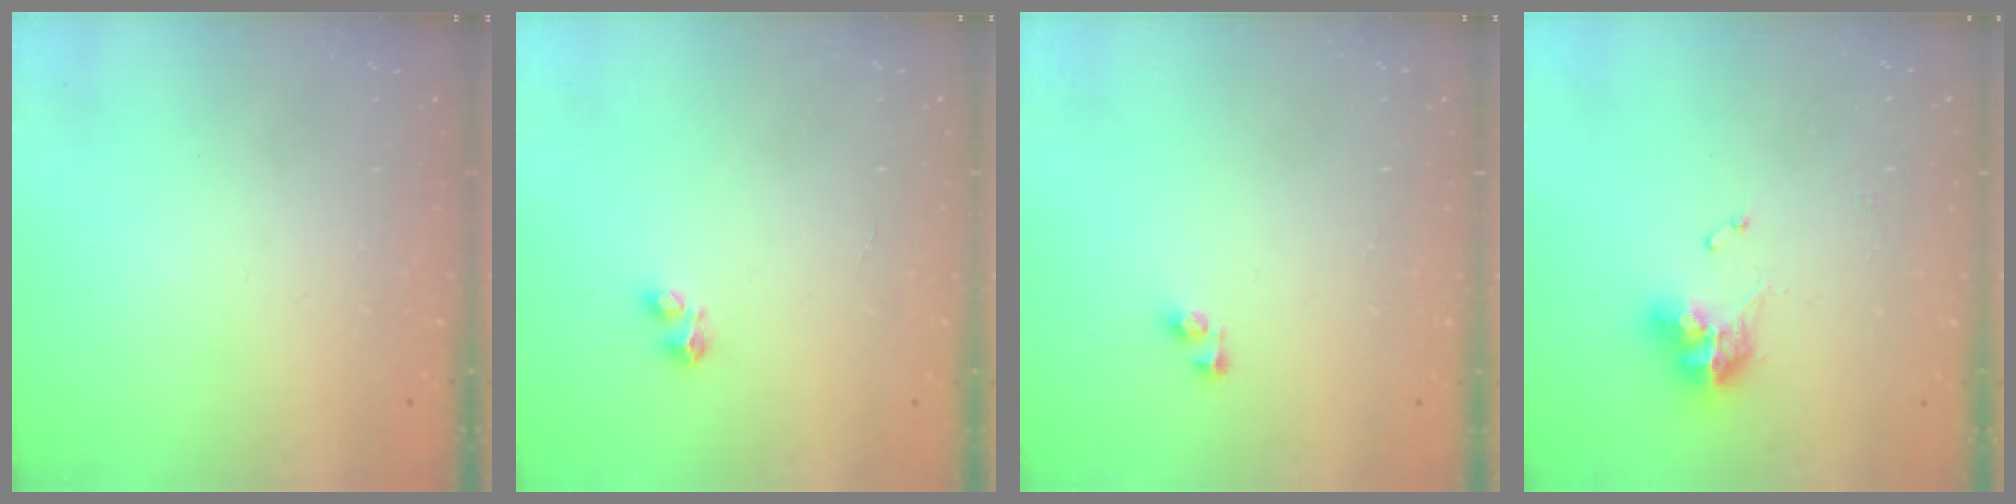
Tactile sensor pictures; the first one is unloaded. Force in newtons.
{"total": 2.9, "press": 2.8, "slide": 0.5}
{"total": 3.8, "press": 3.8, "slide": 0.1}
{"total": 10.4, "press": 10.3, "slide": 1.1}